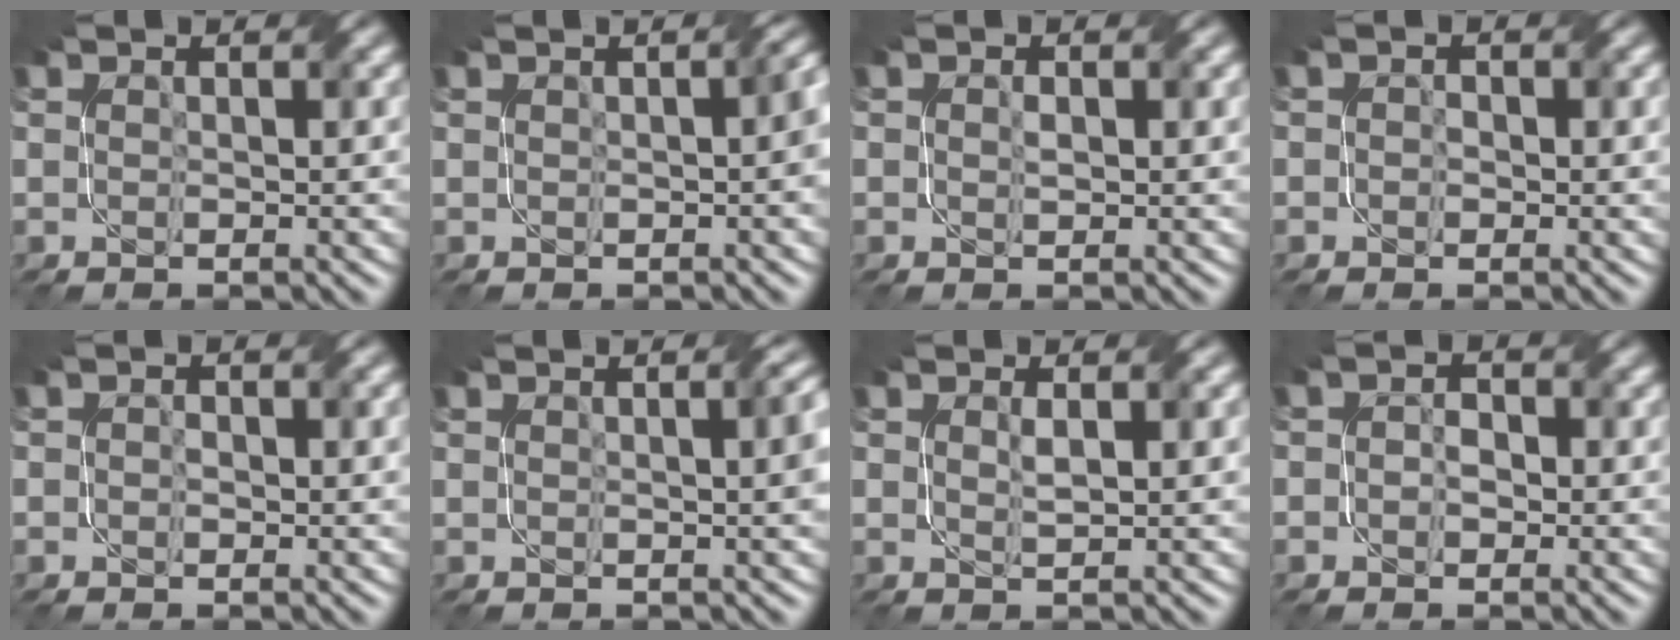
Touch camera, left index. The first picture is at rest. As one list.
[{"total": 2.9, "force": [0.1, 1.0, 2.7], "torque": [-0.017, 0.014, 0.003]}, {"total": 1.2, "force": [0.2, 0.7, 0.9], "torque": [-0.010, -0.002, 0.005]}, {"total": 1.1, "force": [0.0, 0.9, 0.6], "torque": [-0.006, -0.003, -0.001]}, {"total": 1.4, "force": [0.2, 0.9, 1.0], "torque": [-0.013, -0.001, 0.002]}, {"total": 4.6, "force": [0.7, 1.9, 4.2], "torque": [-0.023, 0.015, 0.008]}, {"total": 1.5, "force": [0.5, 0.4, 1.3], "torque": [-0.026, -0.001, 0.012]}, {"total": 1.6, "force": [-0.1, 1.4, 0.8], "torque": [-0.006, -0.002, -0.009]}]